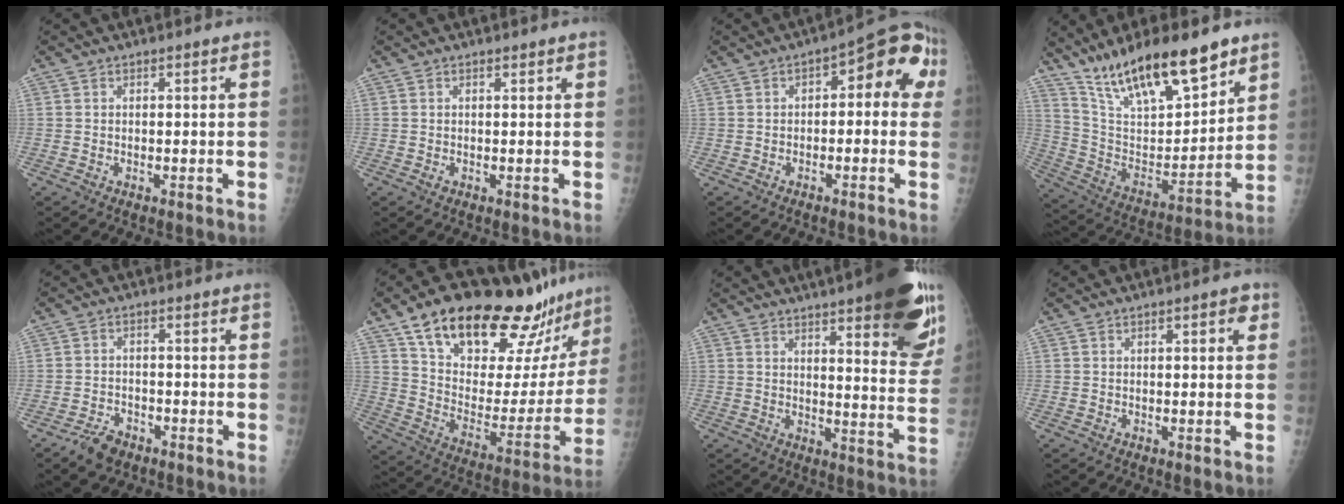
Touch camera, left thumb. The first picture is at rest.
{"total": 0.6, "force": [0.2, 0.4, 0.3], "torque": [-0.003, -0.001, 0.004]}
{"total": 10.4, "force": [1.1, 5.1, 9.0], "torque": [-0.072, 0.040, 0.000]}
{"total": 21.7, "force": [15.5, 6.8, 13.6], "torque": [-0.201, -0.061, 0.282]}
{"total": 4.2, "force": [-2.9, 2.6, 1.6], "torque": [-0.026, 0.012, -0.049]}
{"total": 30.7, "force": [22.7, 10.8, 17.5], "torque": [-0.232, -0.076, 0.342]}
{"total": 14.9, "force": [8.2, 3.8, 11.8], "torque": [-0.120, -0.034, 0.100]}
{"total": 2.1, "force": [0.8, 0.8, 1.8], "torque": [-0.019, 0.002, 0.007]}